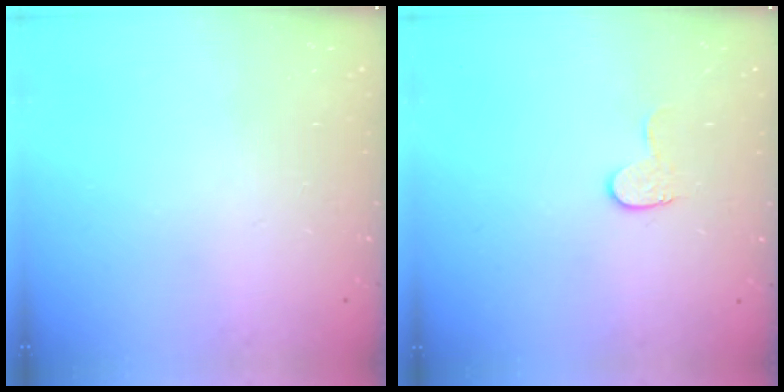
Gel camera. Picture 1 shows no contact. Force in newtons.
{"total": 4.4, "press": 4.4, "slide": 0.4}